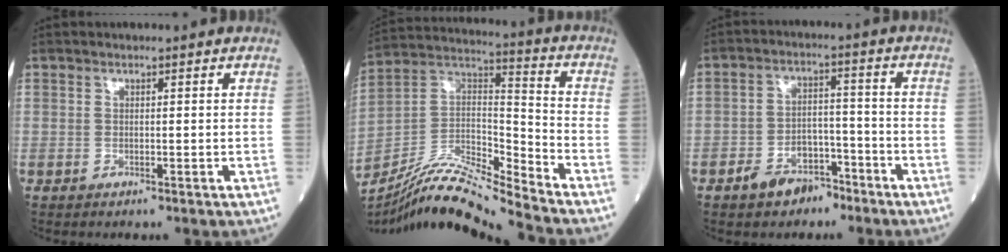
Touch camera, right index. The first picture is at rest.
{"total": 14.8, "force": [-13.9, -1.3, 4.8], "torque": [-0.085, 0.034, -0.258]}
{"total": 6.2, "force": [-4.4, 3.7, 2.3], "torque": [-0.043, 0.014, -0.068]}